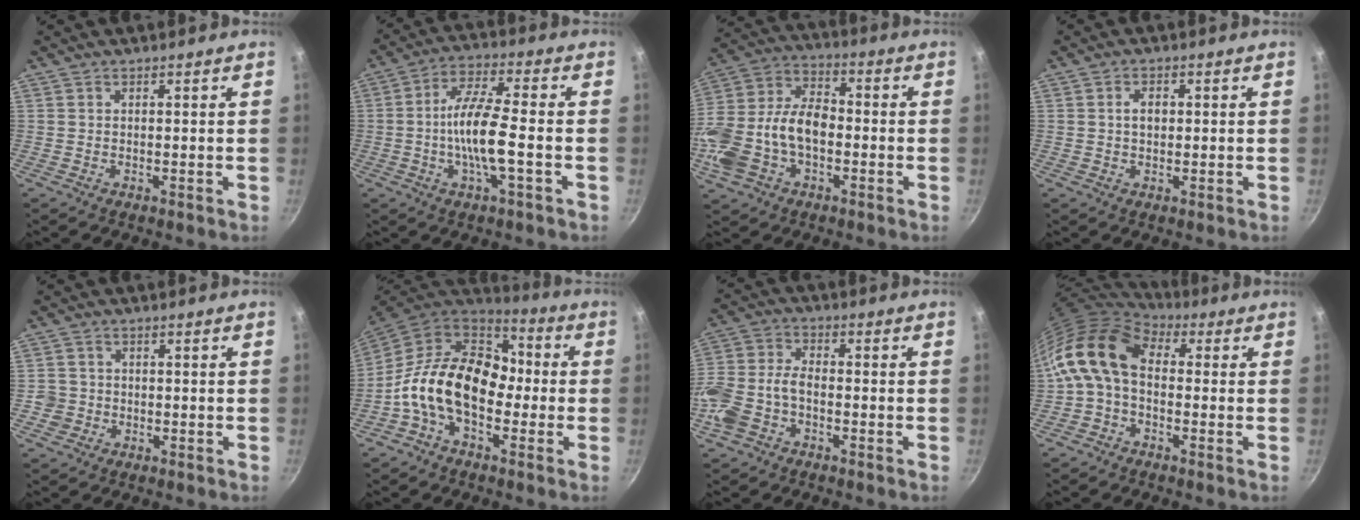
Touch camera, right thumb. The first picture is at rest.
{"total": 10.8, "force": [-2.2, 2.6, 10.2], "torque": [-0.194, 0.024, -0.052]}
{"total": 18.9, "force": [-3.6, 12.3, 13.8], "torque": [-0.267, 0.046, -0.074]}
{"total": 2.7, "force": [0.3, 1.8, 1.9], "torque": [-0.021, 0.005, 0.004]}
{"total": 3.0, "force": [-0.9, 2.8, 0.5], "torque": [0.006, 0.016, -0.013]}
{"total": 18.2, "force": [-2.4, 12.1, 13.3], "torque": [-0.193, 0.041, -0.065]}
{"total": 10.4, "force": [-4.1, 6.4, 7.2], "torque": [-0.154, 0.035, -0.093]}
{"total": 12.4, "force": [0.5, 8.2, 9.3], "torque": [-0.168, 0.022, -0.013]}